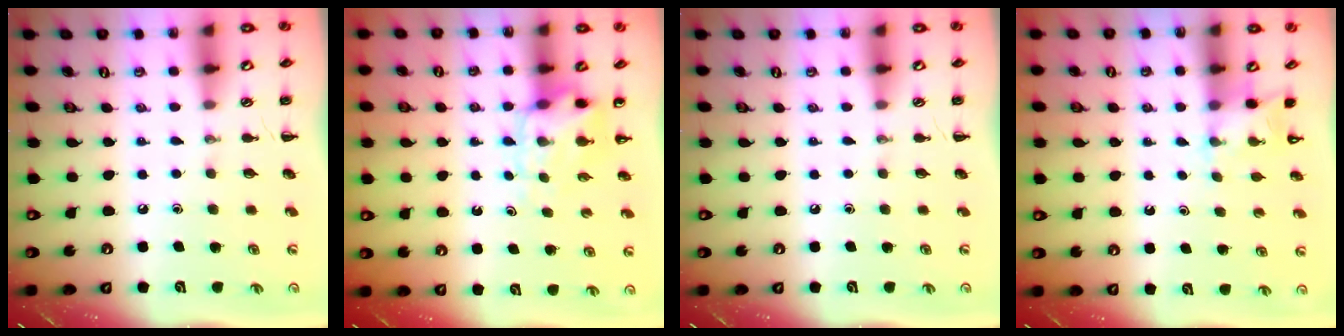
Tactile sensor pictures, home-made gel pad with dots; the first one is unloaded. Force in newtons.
{"total": 5.3, "press": 5.3, "slide": 0.3}
{"total": 0.0}
{"total": 3.5, "press": 3.3, "slide": 1.1}